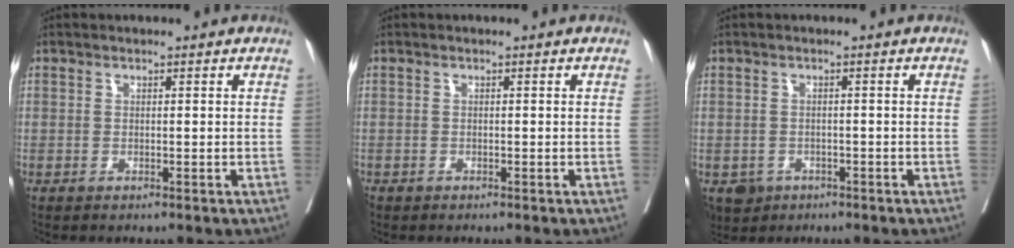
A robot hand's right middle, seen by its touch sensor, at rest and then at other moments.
{"total": 0.6, "force": [-0.5, 0.4, 0.1], "torque": [-0.009, 0.001, -0.011]}
{"total": 3.6, "force": [-2.0, 2.9, 0.8], "torque": [-0.011, 0.001, -0.027]}